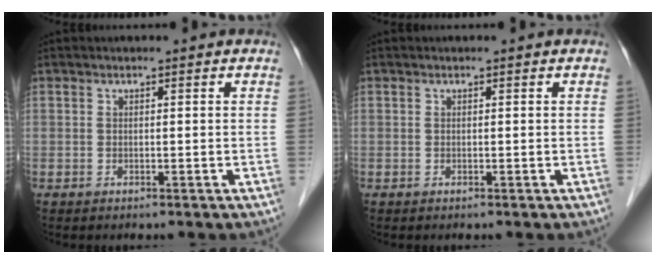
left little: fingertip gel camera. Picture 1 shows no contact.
{"total": 0.0}